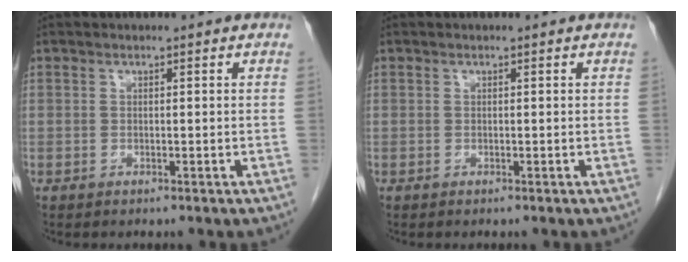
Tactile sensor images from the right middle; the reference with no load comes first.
{"total": 0.0}